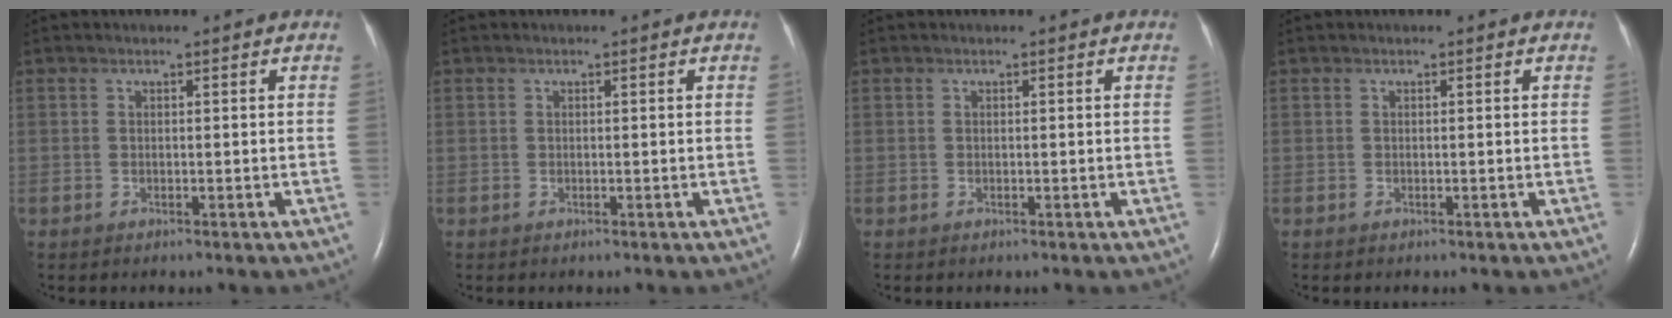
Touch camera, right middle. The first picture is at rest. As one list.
[{"total": 0.0}, {"total": 0.0}, {"total": 0.0}]